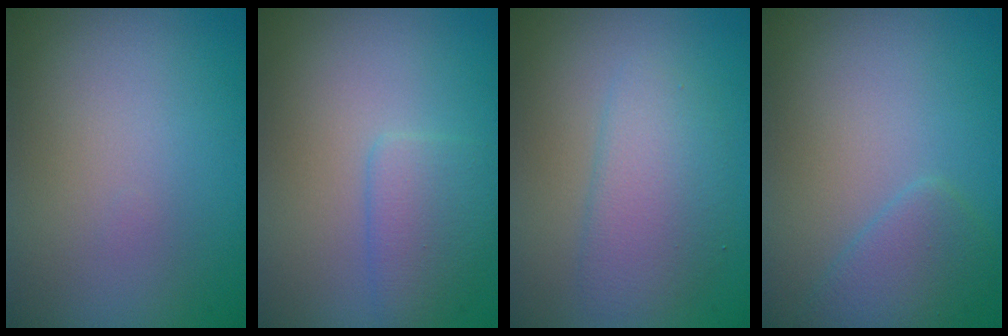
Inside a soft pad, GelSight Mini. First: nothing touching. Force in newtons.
{"total": 2.5, "press": 2.5, "slide": 0.1}
{"total": 3.2, "press": 3.2, "slide": 0.0}
{"total": 2.5, "press": 2.5, "slide": 0.1}